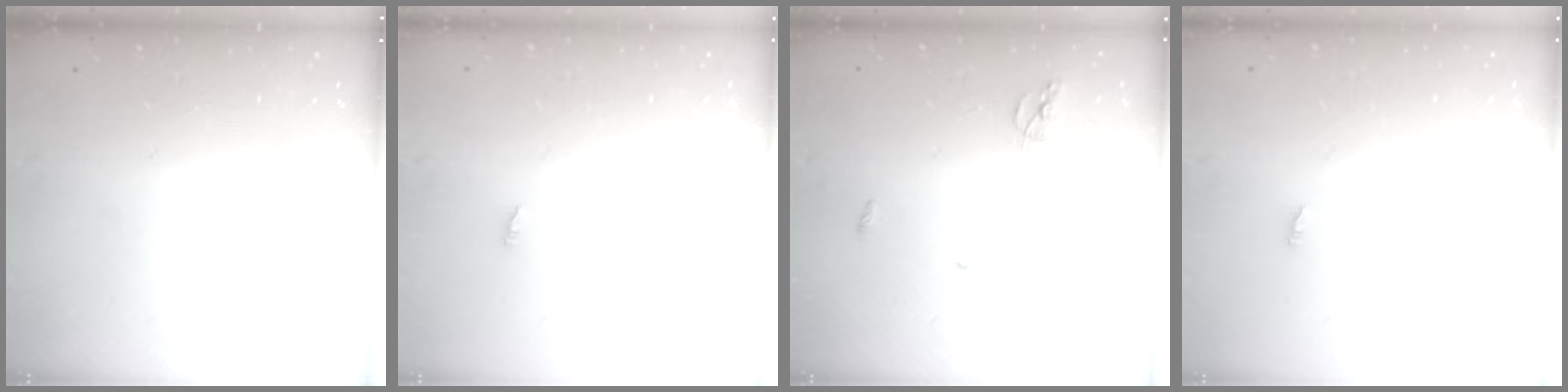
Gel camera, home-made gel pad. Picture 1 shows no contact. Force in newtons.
{"total": 1.8, "press": 1.8, "slide": 0.2}
{"total": 5.5, "press": 5.5, "slide": 0.2}
{"total": 1.8, "press": 1.8, "slide": 0.2}